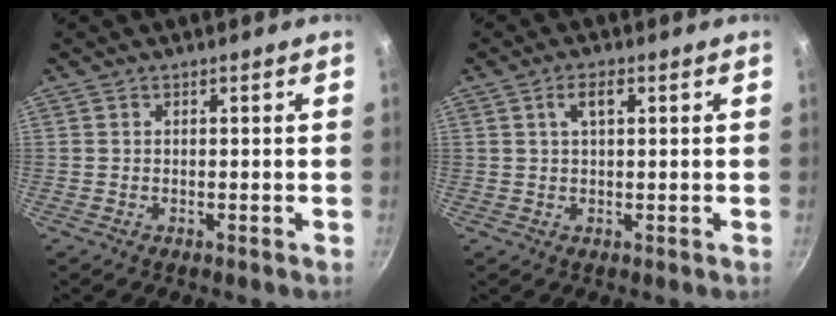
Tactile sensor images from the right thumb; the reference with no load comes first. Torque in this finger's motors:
{"motor_torque": [0.18, 0.63, 0.33, -0.15, 0.02]}